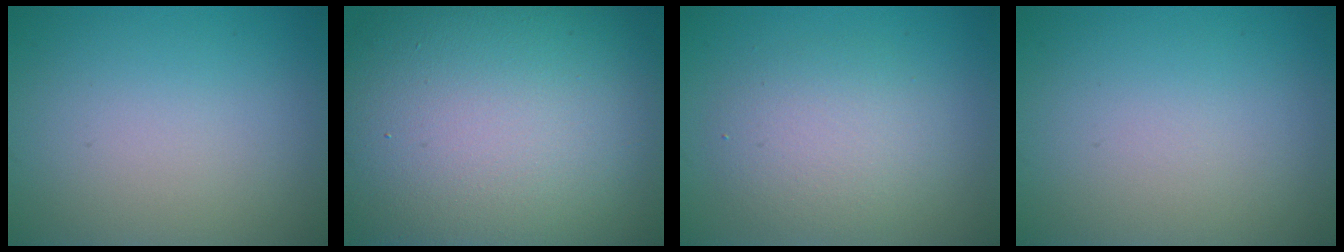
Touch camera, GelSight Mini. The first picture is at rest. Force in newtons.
{"total": 20.2, "press": 20.2, "slide": 1.0}
{"total": 3.8, "press": 3.8, "slide": 0.2}
{"total": 0.0}